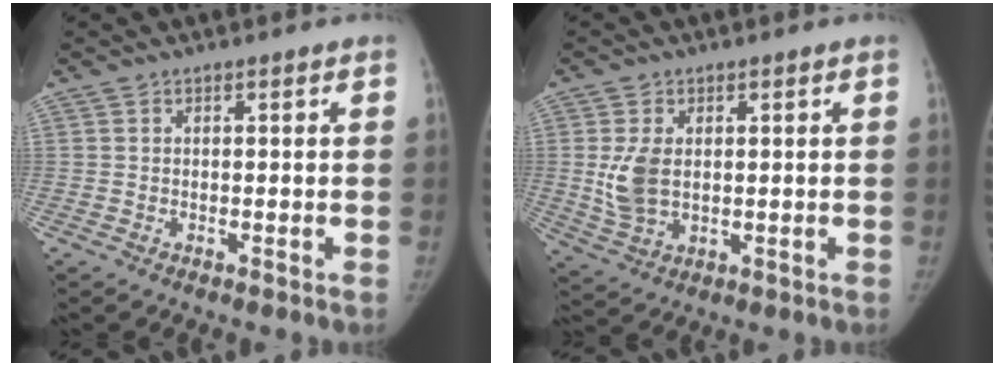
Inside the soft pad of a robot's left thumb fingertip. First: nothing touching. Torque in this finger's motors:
{"motor_torque": [0.09, 0.22, 0.48, -0.44, 0.07]}